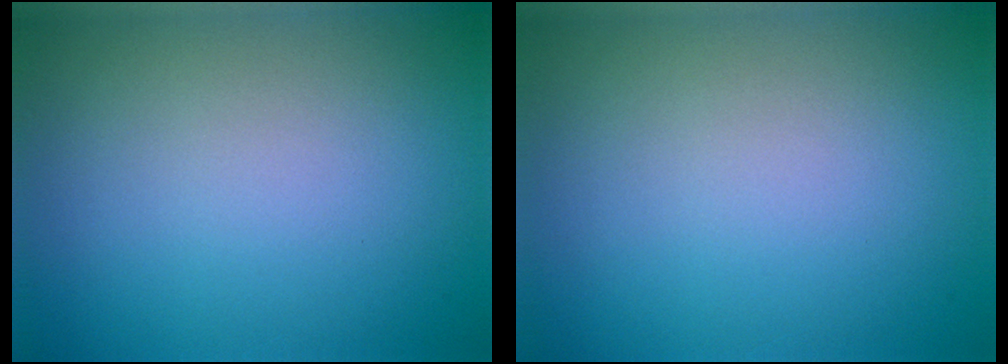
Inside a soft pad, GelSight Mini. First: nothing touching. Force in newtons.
{"total": 0.0}